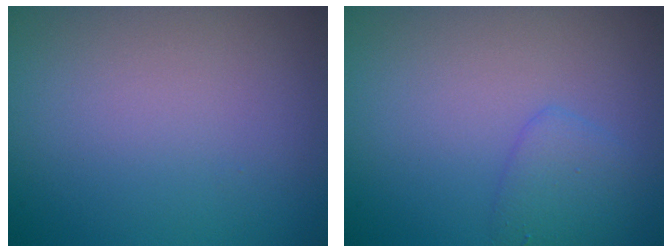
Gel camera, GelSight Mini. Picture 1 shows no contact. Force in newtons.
{"total": 1.8, "press": 1.8, "slide": 0.2}